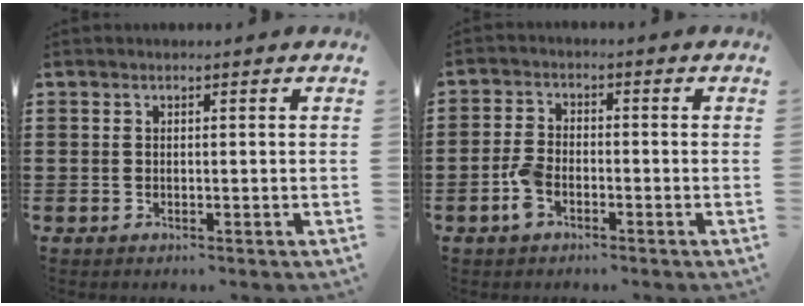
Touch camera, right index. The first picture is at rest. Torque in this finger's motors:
{"motor_torque": [0.84, -0.15, 0.45, 0.10]}